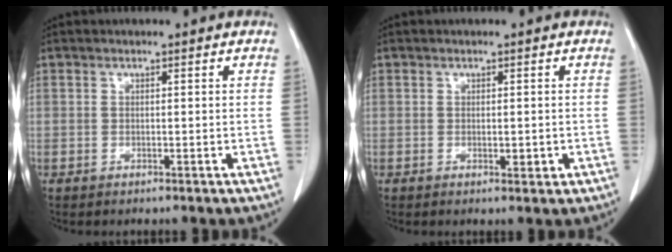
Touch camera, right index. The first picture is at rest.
{"total": 2.4, "force": [-0.5, 1.2, 2.0], "torque": [-0.034, -0.002, -0.002]}